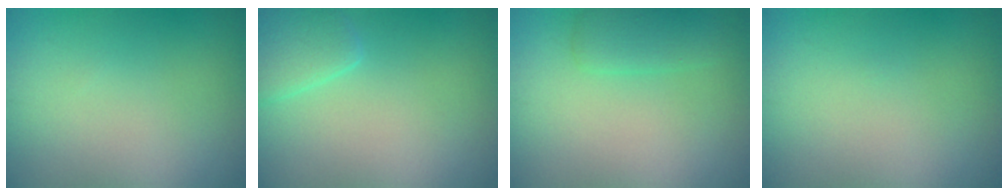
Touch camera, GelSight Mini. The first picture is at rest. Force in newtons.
{"total": 2.3, "press": 2.3, "slide": 0.1}
{"total": 1.8, "press": 1.8, "slide": 0.2}
{"total": 0.0}